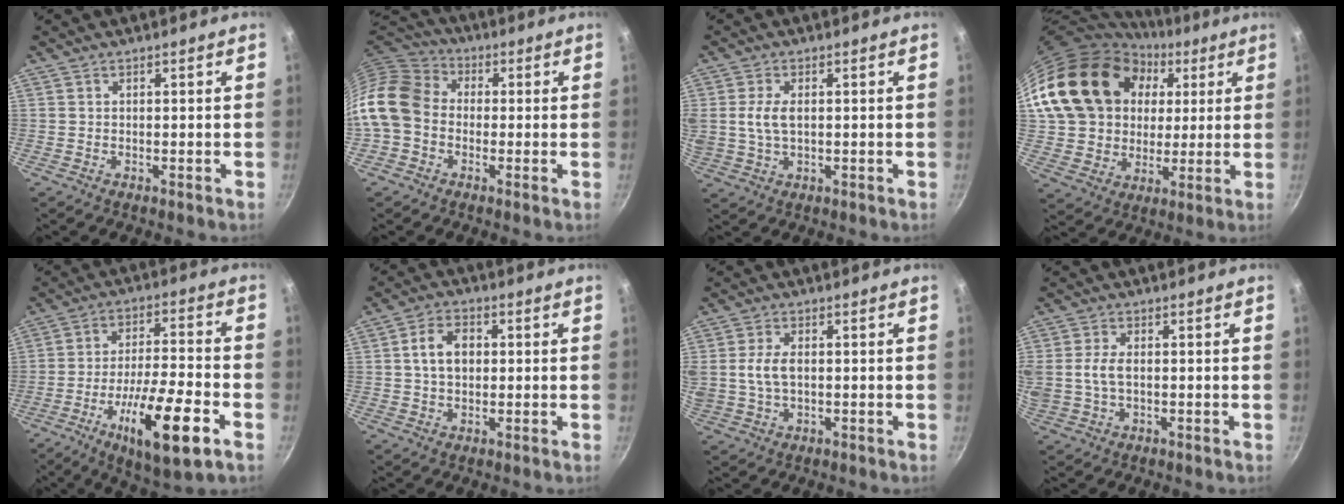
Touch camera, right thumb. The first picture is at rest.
{"total": 13.7, "force": [-1.8, 10.9, 8.2], "torque": [-0.143, 0.037, -0.056]}
{"total": 5.5, "force": [0.7, 3.1, 4.5], "torque": [-0.089, 0.003, 0.013]}
{"total": 23.2, "force": [6.8, 18.4, 12.3], "torque": [-0.204, 0.019, 0.131]}
{"total": 17.8, "force": [-7.8, 4.5, 15.4], "torque": [-0.259, 0.029, -0.127]}
{"total": 7.0, "force": [0.8, 5.0, 4.8], "torque": [-0.070, 0.012, 0.009]}
{"total": 6.2, "force": [0.5, 3.8, 4.9], "torque": [-0.094, 0.007, 0.007]}
{"total": 6.9, "force": [0.2, 4.3, 5.4], "torque": [-0.114, 0.004, -0.001]}